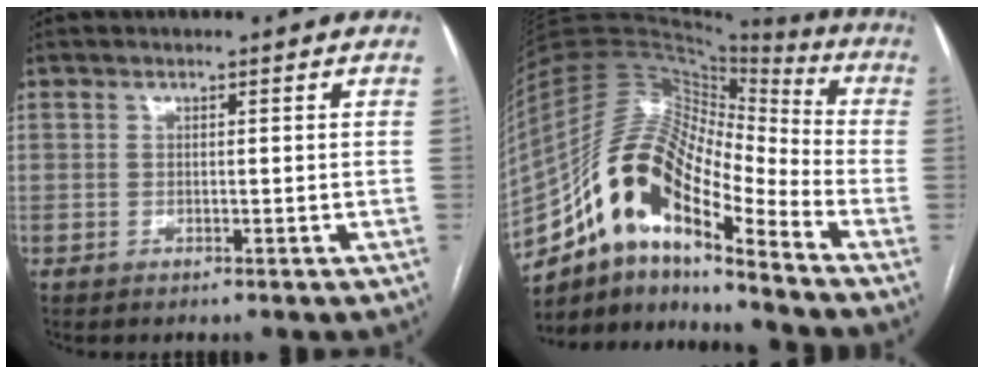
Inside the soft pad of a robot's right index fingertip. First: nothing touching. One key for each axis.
{"total": 18.9, "fx": -11.1, "fy": 5.5, "fz": 14.2, "tx": -0.272, "ty": 0.033, "tz": -0.191}